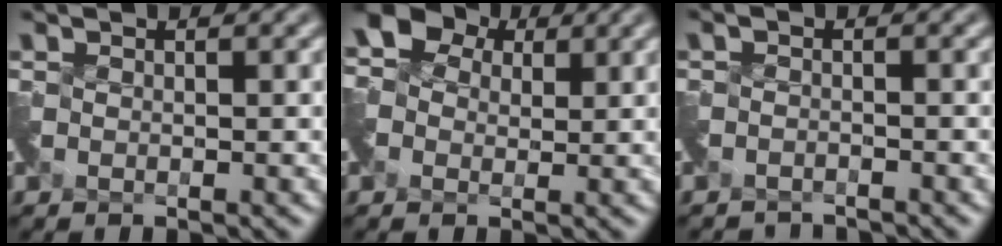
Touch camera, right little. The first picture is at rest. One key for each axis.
{"total": 5.1, "fx": 0.7, "fy": 4.3, "fz": 2.7, "tx": -0.059, "ty": 0.018, "tz": 0.008}
{"total": 2.8, "fx": -2.8, "fy": 0.2, "fz": -0.4, "tx": 0.010, "ty": -0.022, "tz": -0.055}